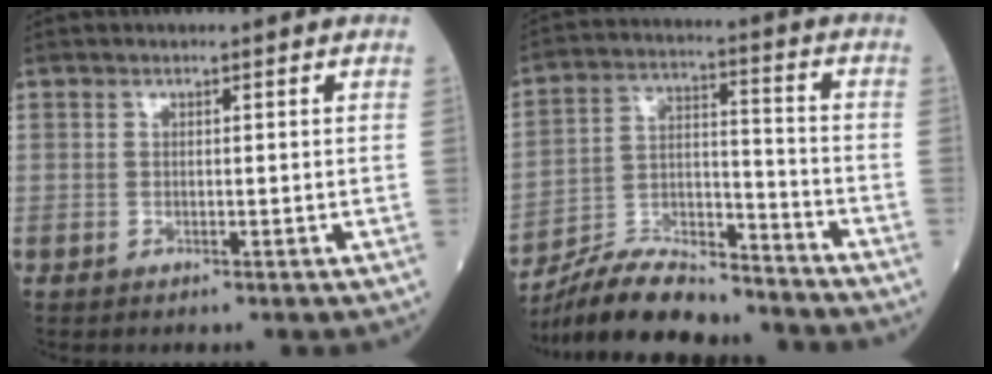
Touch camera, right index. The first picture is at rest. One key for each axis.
{"total": 15.3, "fx": -14.3, "fy": 2.5, "fz": 4.9, "tx": -0.089, "ty": 0.023, "tz": -0.251}